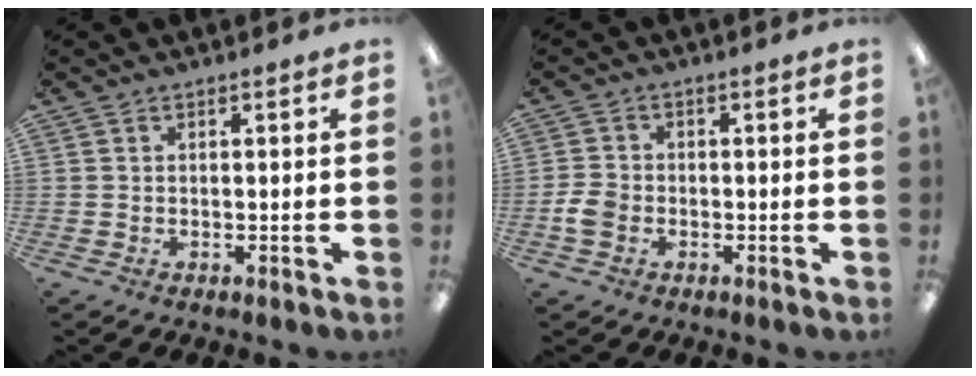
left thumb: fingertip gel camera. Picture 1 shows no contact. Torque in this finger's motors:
{"motor_torque": [-0.05, 0.05, 0.00, 0.03, 0.00]}